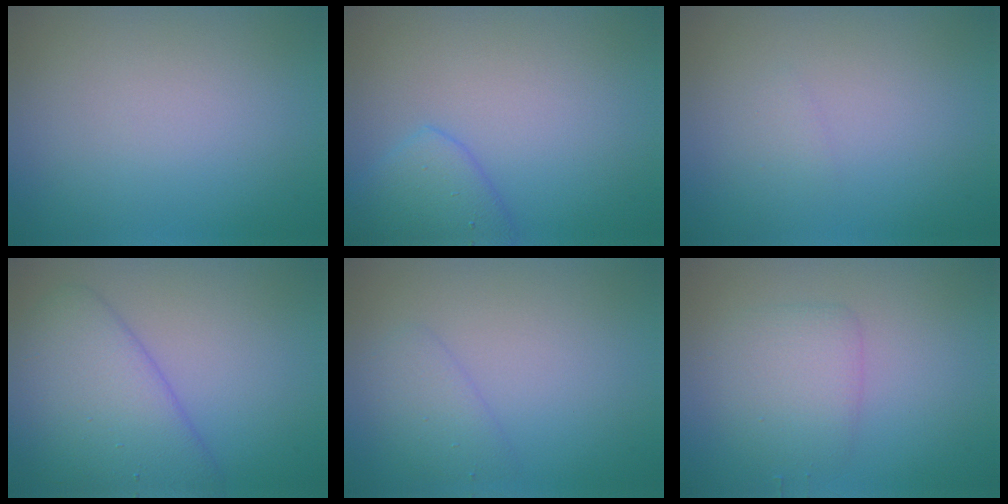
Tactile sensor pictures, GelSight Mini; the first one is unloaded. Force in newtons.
{"total": 3.1, "press": 3.1, "slide": 0.2}
{"total": 0.6, "press": 0.6, "slide": 0.0}
{"total": 6.1, "press": 6.1, "slide": 0.4}
{"total": 1.9, "press": 1.9, "slide": 0.1}
{"total": 2.9, "press": 2.9, "slide": 0.0}